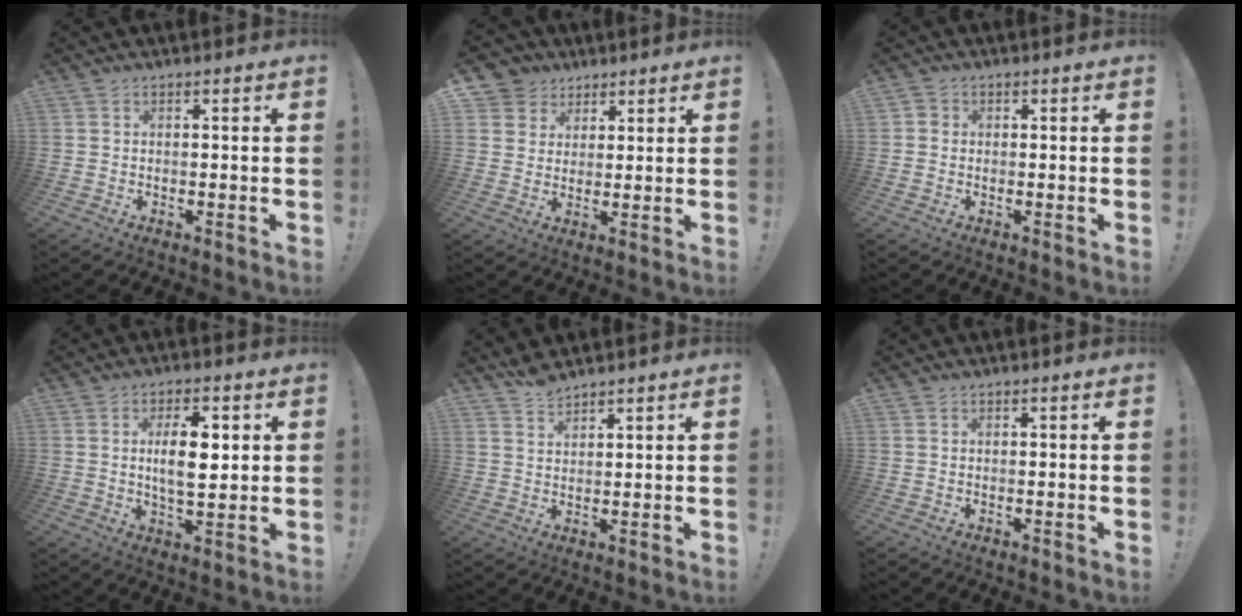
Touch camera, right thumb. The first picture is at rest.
{"total": 6.7, "force": [3.1, 5.8, 0.7], "torque": [-0.009, -0.022, 0.064]}
{"total": 1.6, "force": [-0.2, 1.4, 0.6], "torque": [-0.016, 0.007, -0.002]}
{"total": 10.2, "force": [1.8, 4.4, 9.0], "torque": [-0.140, -0.003, 0.024]}
{"total": 3.3, "force": [3.0, 0.9, 1.0], "torque": [-0.013, -0.020, 0.056]}
{"total": 0.0}